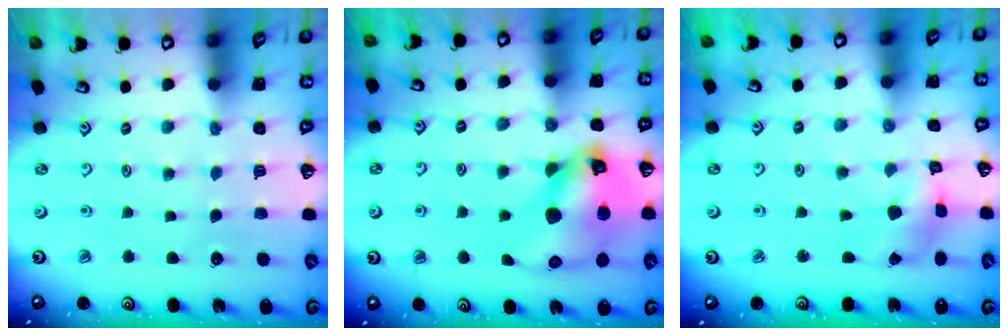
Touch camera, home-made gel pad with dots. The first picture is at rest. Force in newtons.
{"total": 16.3, "press": 16.2, "slide": 2.5}
{"total": 6.8, "press": 6.8, "slide": 0.7}